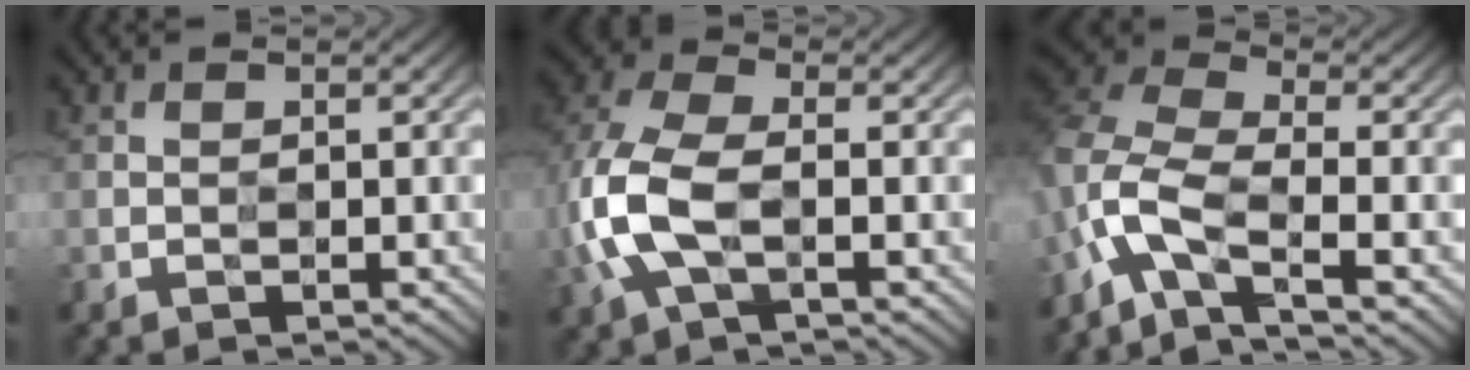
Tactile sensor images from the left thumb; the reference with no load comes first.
{"total": 10.0, "force": [-2.2, 5.8, 7.9], "torque": [-0.209, 0.002, -0.048]}
{"total": 9.1, "force": [-4.9, 3.9, 6.6], "torque": [-0.145, 0.003, -0.113]}